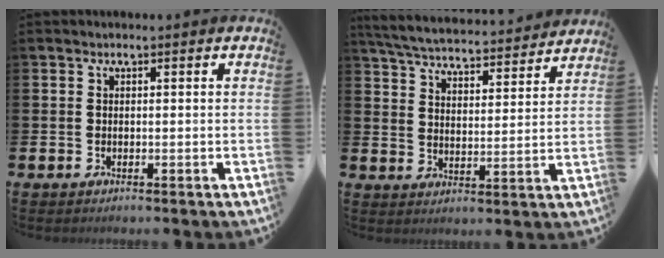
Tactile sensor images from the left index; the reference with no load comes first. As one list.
[{"total": 5.7, "force": [5.6, 0.7, 1.1], "torque": [-0.047, -0.043, 0.095]}]